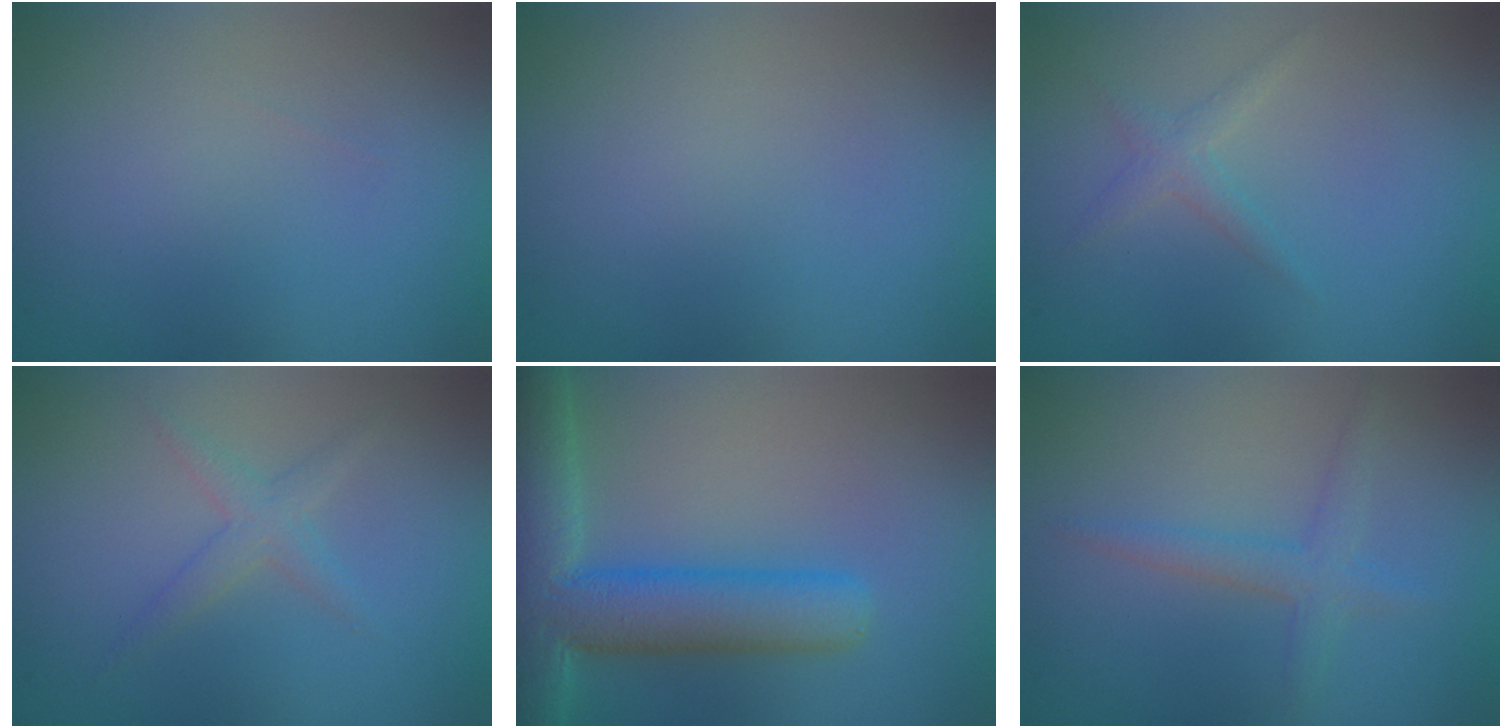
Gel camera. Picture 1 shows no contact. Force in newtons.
{"total": 0.0}
{"total": 1.2, "press": 1.2, "slide": 0.1}
{"total": 1.6, "press": 1.6, "slide": 0.1}
{"total": 8.3, "press": 8.3, "slide": 0.7}
{"total": 2.0, "press": 2.0, "slide": 0.1}